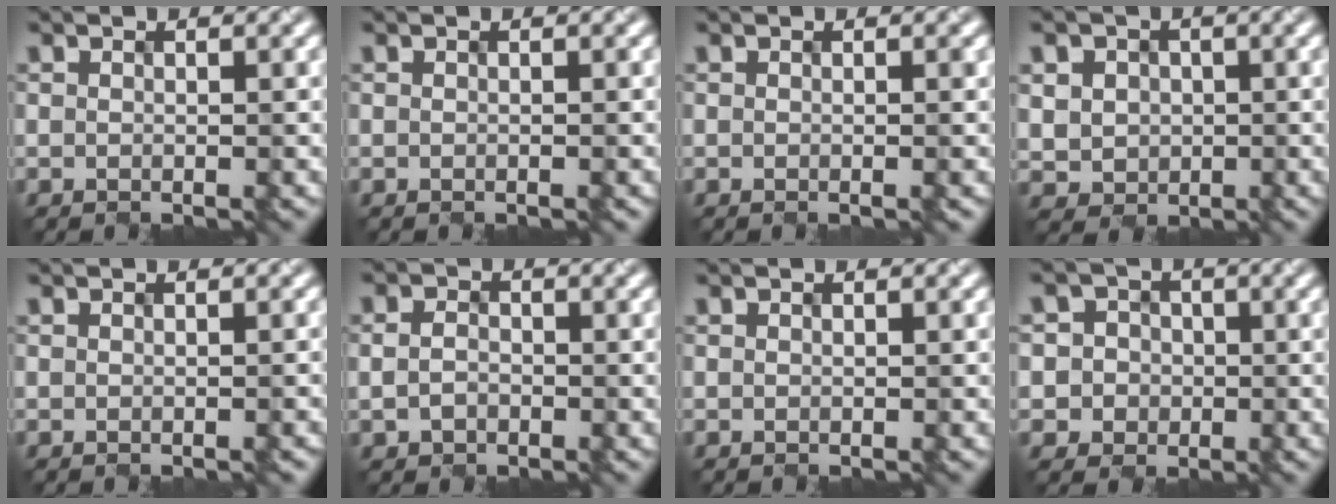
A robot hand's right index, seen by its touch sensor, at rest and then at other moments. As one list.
[{"total": 0.0}, {"total": 0.9, "force": [0.0, 0.3, 0.9], "torque": [-0.009, 0.004, -0.010]}, {"total": 4.8, "force": [0.7, 4.5, 1.7], "torque": [-0.057, 0.020, 0.014]}, {"total": 0.5, "force": [-0.2, 0.3, 0.4], "torque": [0.004, 0.003, -0.005]}, {"total": 1.8, "force": [-1.0, 1.4, 0.6], "torque": [-0.016, -0.002, -0.005]}, {"total": 0.0}, {"total": 3.2, "force": [-0.6, 3.1, 0.0], "torque": [0.010, 0.013, -0.011]}]